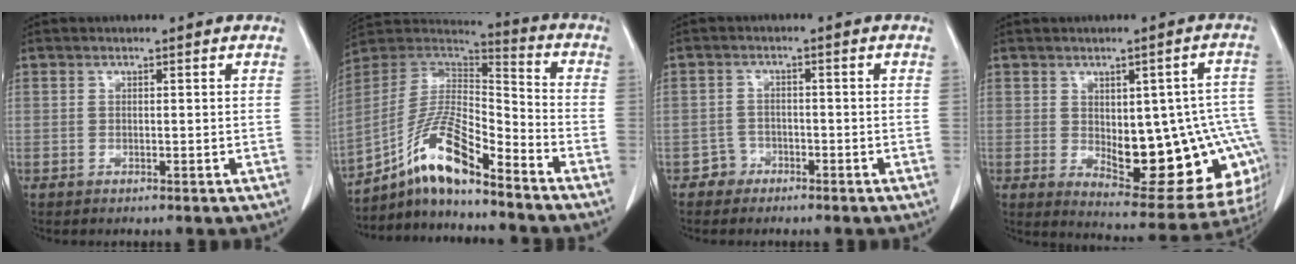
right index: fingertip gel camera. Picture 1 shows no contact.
{"total": 14.4, "force": [-9.7, 2.5, 10.2], "torque": [-0.198, 0.015, -0.177]}
{"total": 2.4, "force": [-1.6, 1.8, -0.4], "torque": [0.011, 0.011, -0.035]}
{"total": 19.9, "force": [-2.6, 8.0, 18.1], "torque": [-0.159, 0.022, -0.004]}